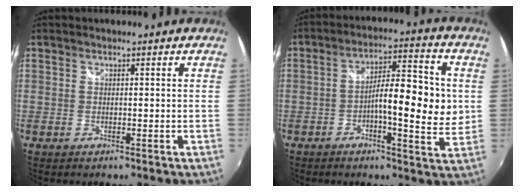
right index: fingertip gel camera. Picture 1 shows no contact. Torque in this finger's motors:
{"motor_torque": [1.76, 0.37, 0.30, 0.09]}